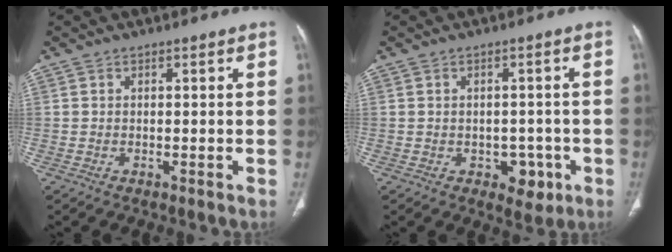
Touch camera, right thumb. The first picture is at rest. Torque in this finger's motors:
{"motor_torque": [-0.05, 0.16, 0.06, 0.04, 0.10]}